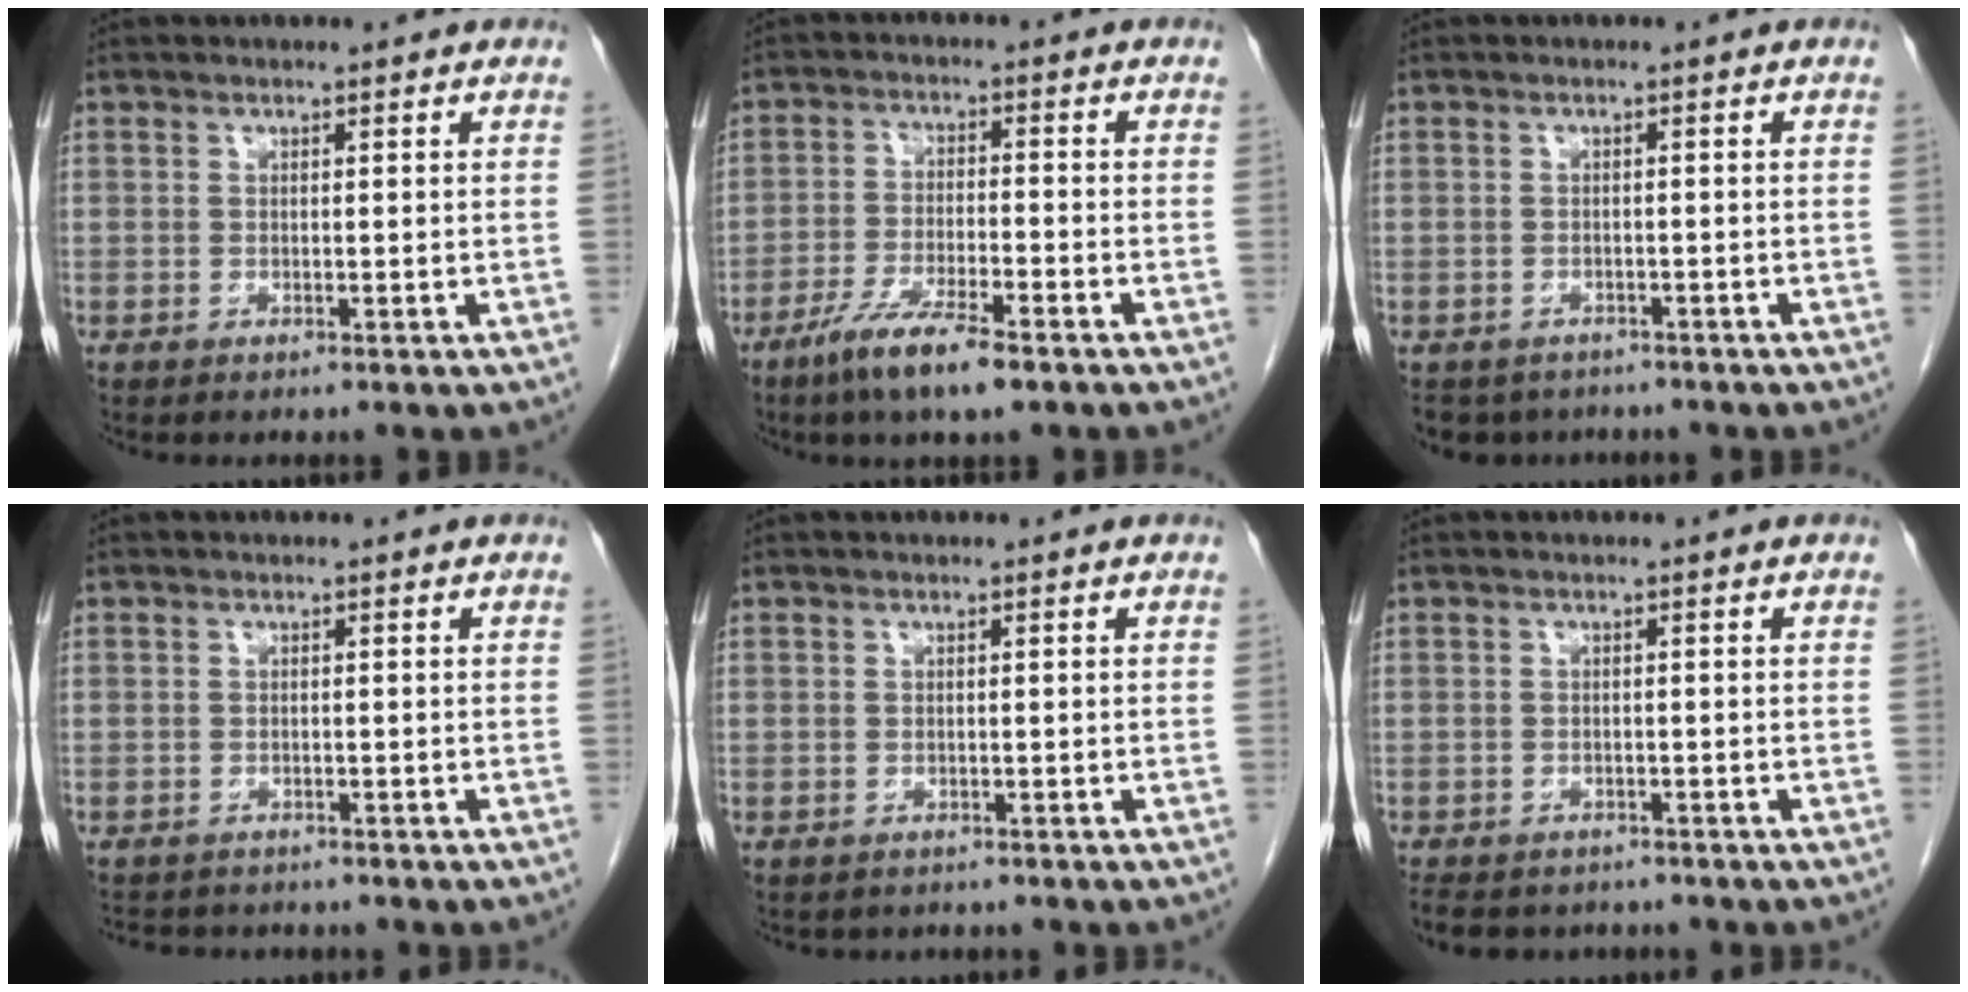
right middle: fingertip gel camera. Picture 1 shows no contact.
{"total": 7.9, "force": [-5.4, 1.0, 5.8], "torque": [-0.113, -0.014, -0.096]}
{"total": 5.7, "force": [-4.8, 3.1, 0.6], "torque": [-0.002, -0.001, -0.063]}
{"total": 5.5, "force": [-4.9, 2.4, 0.8], "torque": [-0.010, 0.000, -0.067]}
{"total": 2.6, "force": [-2.2, 1.3, 0.0], "torque": [-0.006, 0.001, -0.033]}
{"total": 9.3, "force": [-7.9, 4.0, 2.6], "torque": [-0.053, -0.002, -0.102]}